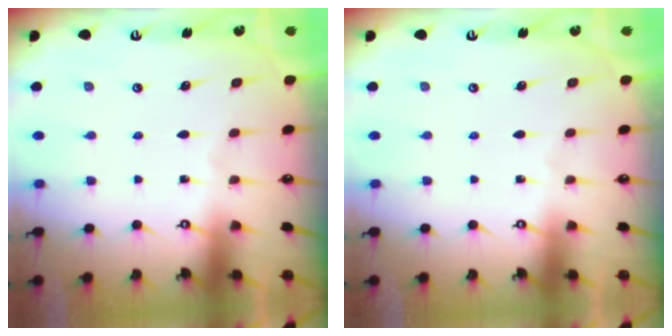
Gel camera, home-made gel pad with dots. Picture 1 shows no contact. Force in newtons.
{"total": 0.0}